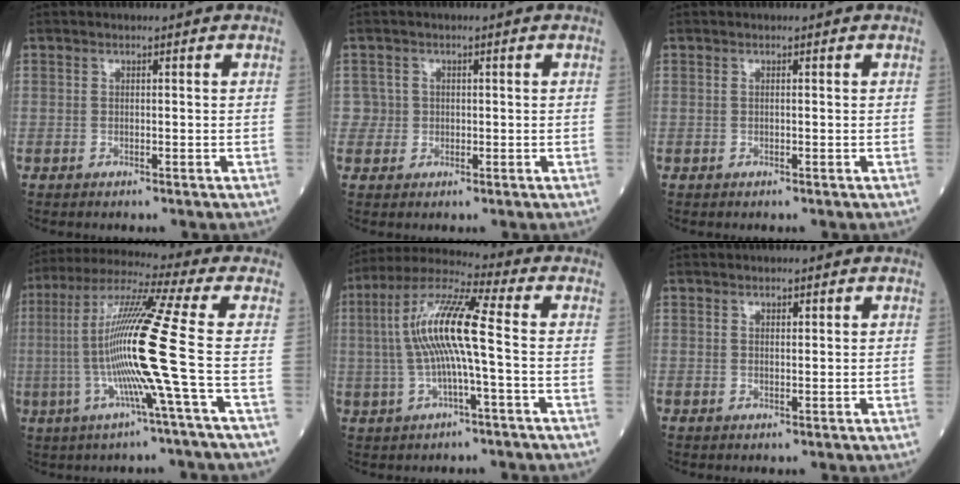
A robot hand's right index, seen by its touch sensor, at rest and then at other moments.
{"total": 2.0, "force": [0.2, 2.0, -0.3], "torque": [0.021, 0.007, 0.001]}
{"total": 0.0}
{"total": 15.1, "force": [-2.2, -2.6, 14.8], "torque": [-0.290, -0.004, -0.052]}
{"total": 11.9, "force": [0.1, 0.7, 11.8], "torque": [-0.238, 0.021, -0.004]}
{"total": 1.0, "force": [0.8, 0.3, 0.5], "torque": [-0.010, -0.001, 0.014]}